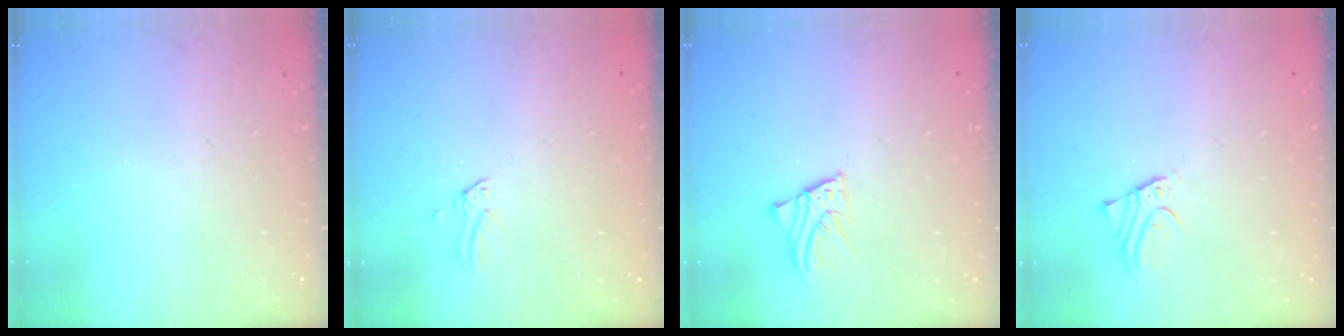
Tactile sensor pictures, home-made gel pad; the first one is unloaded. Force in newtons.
{"total": 0.0}
{"total": 2.5, "press": 2.5, "slide": 0.3}
{"total": 2.4, "press": 2.4, "slide": 0.0}